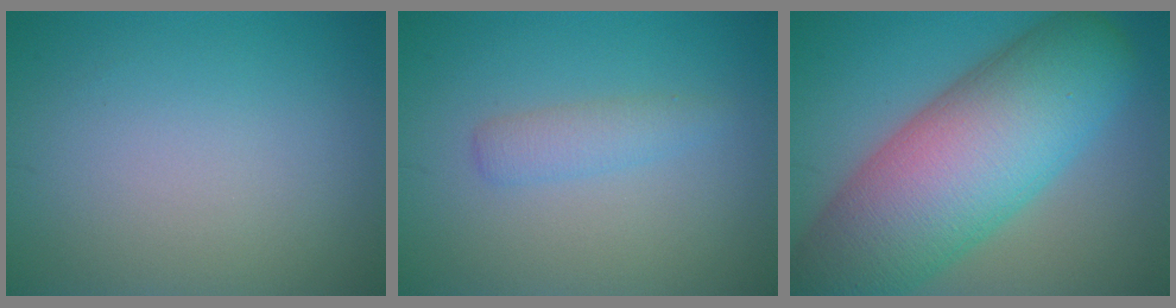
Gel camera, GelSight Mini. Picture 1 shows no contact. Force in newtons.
{"total": 1.8, "press": 1.8, "slide": 0.1}
{"total": 14.3, "press": 14.2, "slide": 0.5}